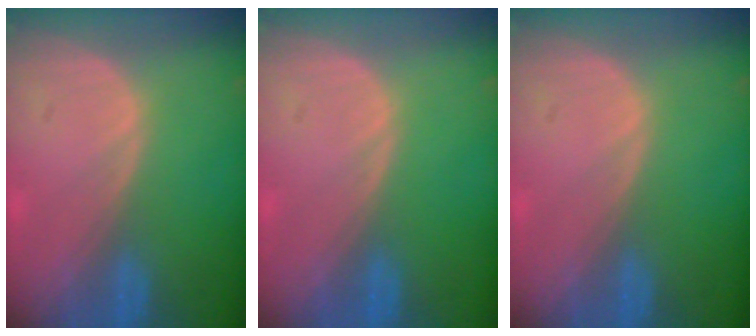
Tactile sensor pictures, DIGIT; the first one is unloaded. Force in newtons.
{"total": 0.0}
{"total": 0.0}